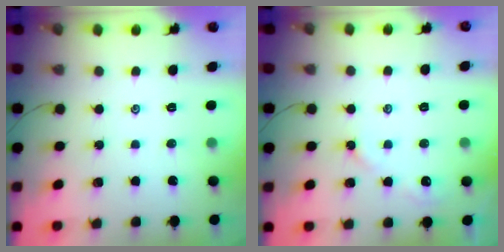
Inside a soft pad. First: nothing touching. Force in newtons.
{"total": 2.4, "press": 2.4, "slide": 0.6}